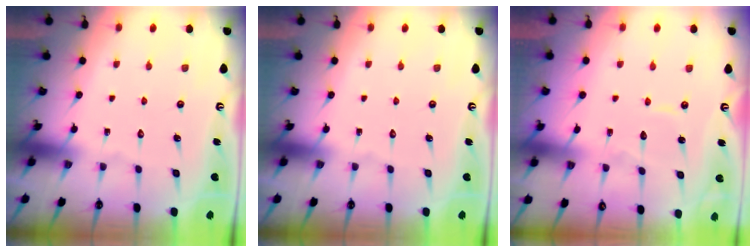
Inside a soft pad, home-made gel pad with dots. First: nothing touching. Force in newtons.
{"total": 0.0}
{"total": 5.4, "press": 5.4, "slide": 0.4}